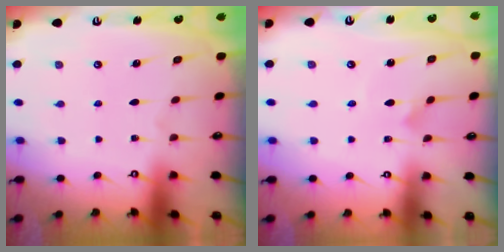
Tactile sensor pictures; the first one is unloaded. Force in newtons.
{"total": 3.2, "press": 3.2, "slide": 0.2}